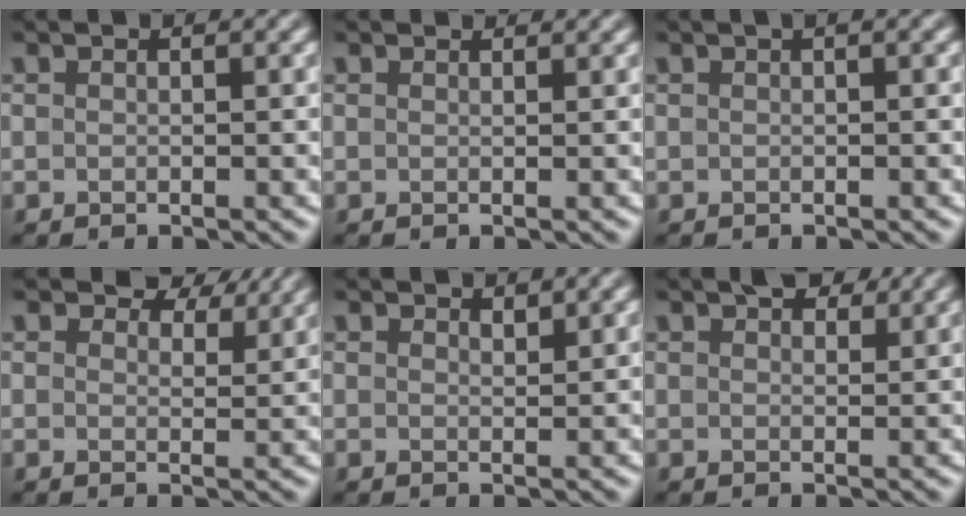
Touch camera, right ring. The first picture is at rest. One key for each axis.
{"total": 1.2, "fx": 1.2, "fy": 0.1, "fz": 0.2, "tx": -0.008, "ty": -0.005, "tz": 0.012}
{"total": 1.2, "fx": 0.5, "fy": 0.3, "fz": 1.1, "tx": -0.015, "ty": 0.007, "tz": 0.005}
{"total": 4.2, "fx": 3.3, "fy": 1.8, "fz": 1.9, "tx": -0.035, "ty": 0.000, "tz": 0.042}
{"total": 1.0, "fx": 0.9, "fy": 0.2, "fz": 0.3, "tx": -0.008, "ty": -0.002, "tz": 0.016}
{"total": 2.9, "fx": 2.0, "fy": 1.4, "fz": 1.6, "tx": -0.022, "ty": 0.004, "tz": 0.031}